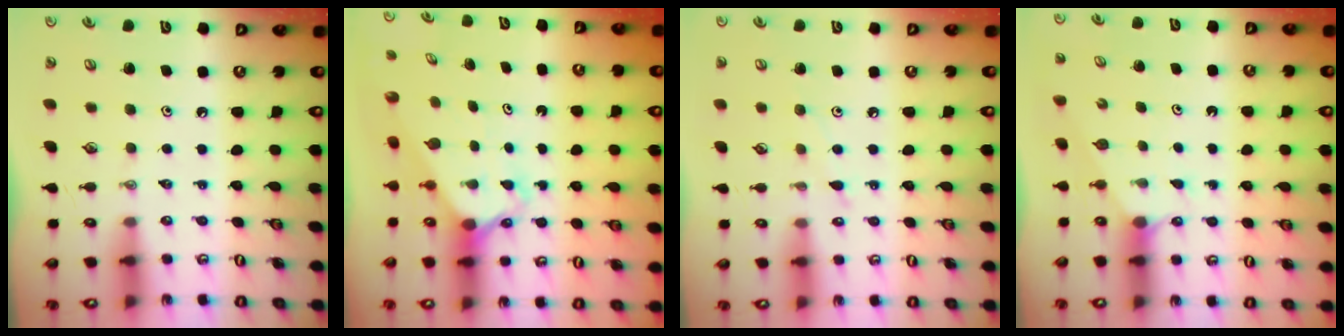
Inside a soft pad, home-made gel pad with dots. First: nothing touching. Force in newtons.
{"total": 2.4, "press": 2.4, "slide": 0.2}
{"total": 4.8, "press": 4.7, "slide": 0.5}
{"total": 2.1, "press": 2.1, "slide": 0.3}